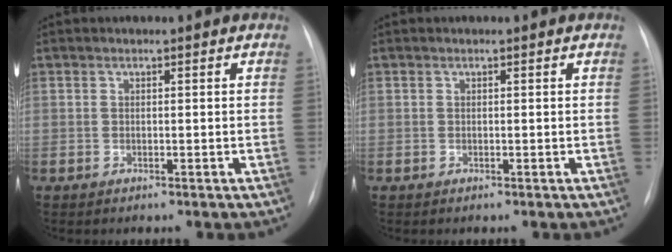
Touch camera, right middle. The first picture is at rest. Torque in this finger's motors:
{"motor_torque": [-0.24, -0.24, -0.01, 0.00]}